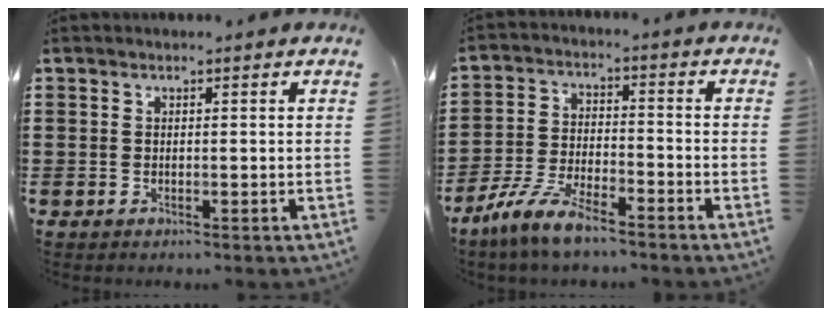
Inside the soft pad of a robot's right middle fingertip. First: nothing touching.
{"total": 7.6, "force": [-6.3, 1.4, 4.0], "torque": [-0.100, -0.002, -0.128]}